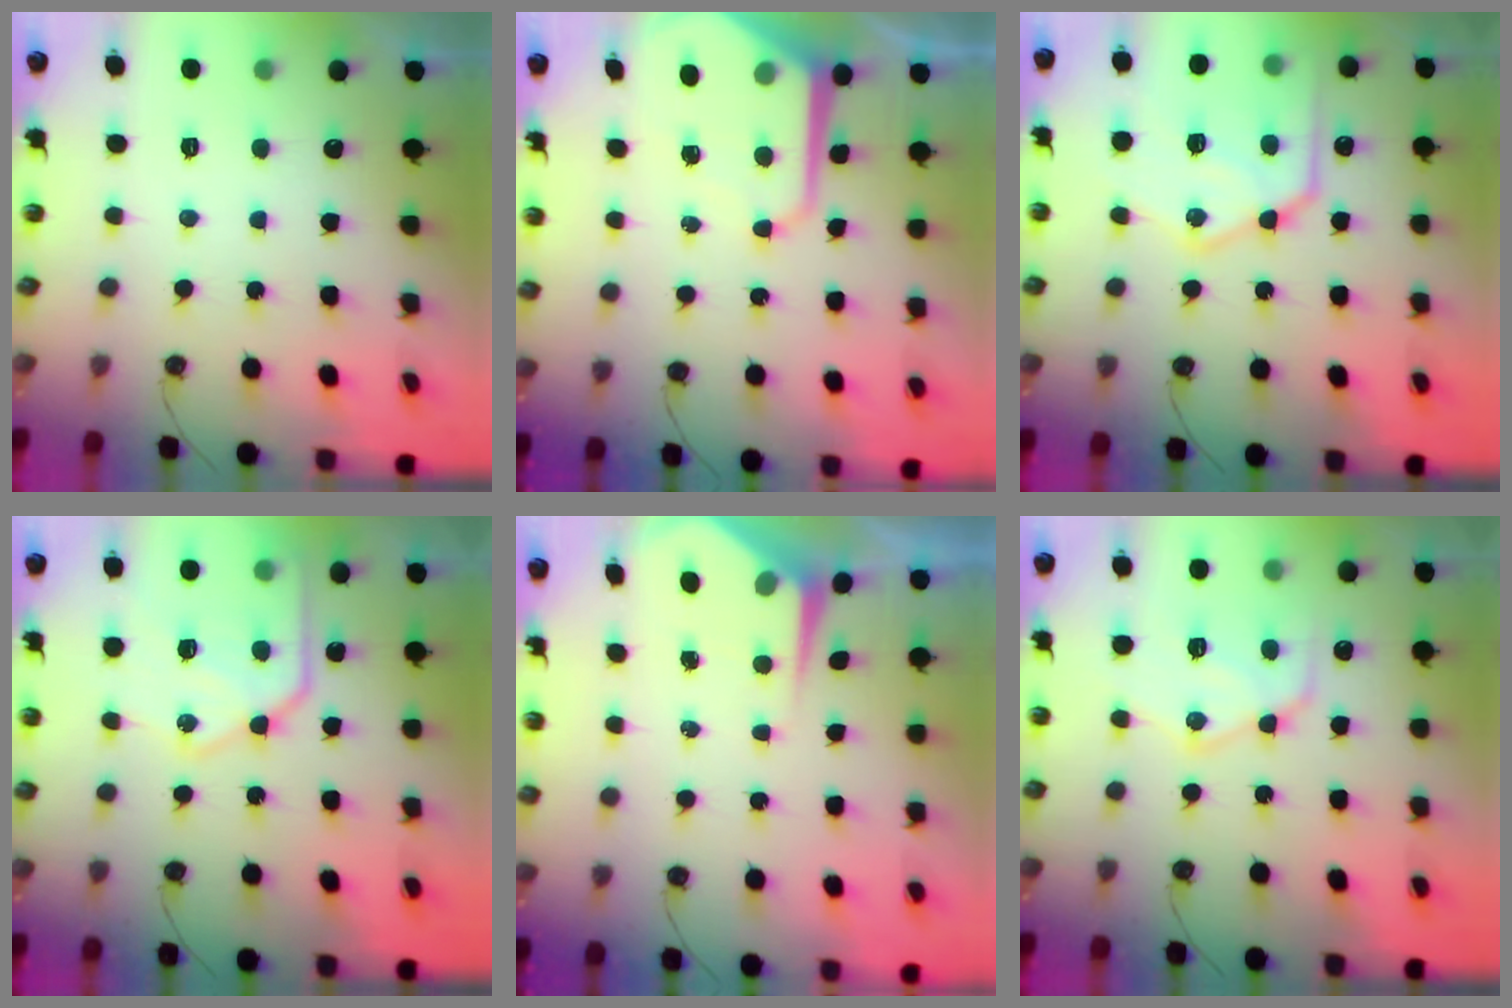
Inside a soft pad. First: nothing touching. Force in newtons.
{"total": 9.7, "press": 9.7, "slide": 0.7}
{"total": 20.2, "press": 20.1, "slide": 1.9}
{"total": 17.6, "press": 17.6, "slide": 1.6}
{"total": 4.8, "press": 4.7, "slide": 0.6}
{"total": 13.5, "press": 13.4, "slide": 1.2}